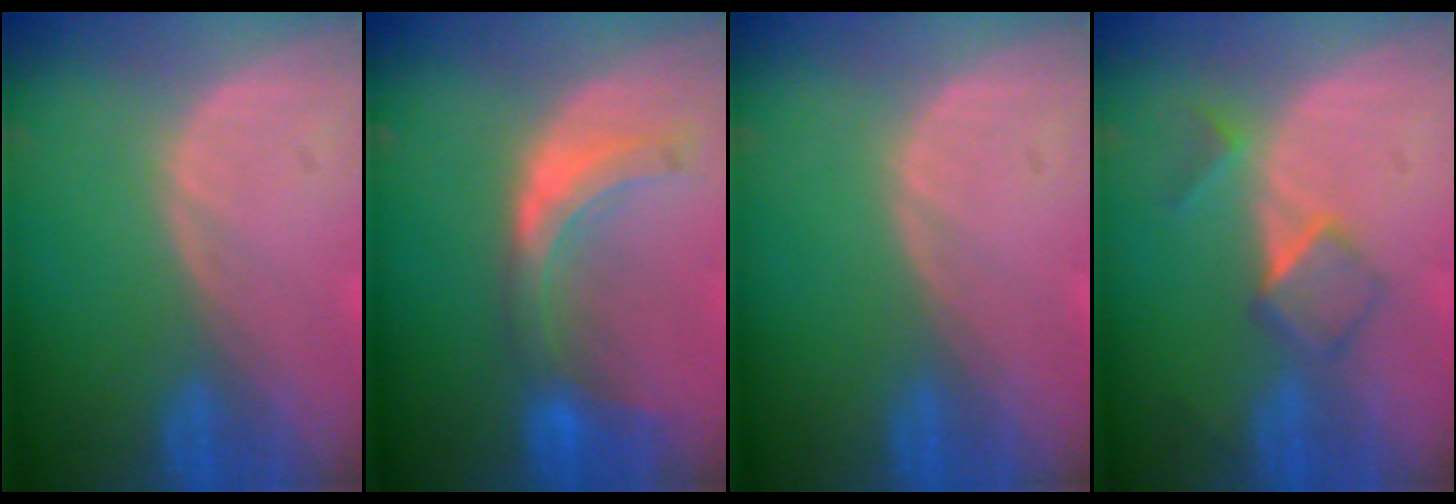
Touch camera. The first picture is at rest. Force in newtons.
{"total": 7.1, "press": 6.7, "slide": 2.5}
{"total": 0.0}
{"total": 5.1, "press": 4.4, "slide": 2.4}